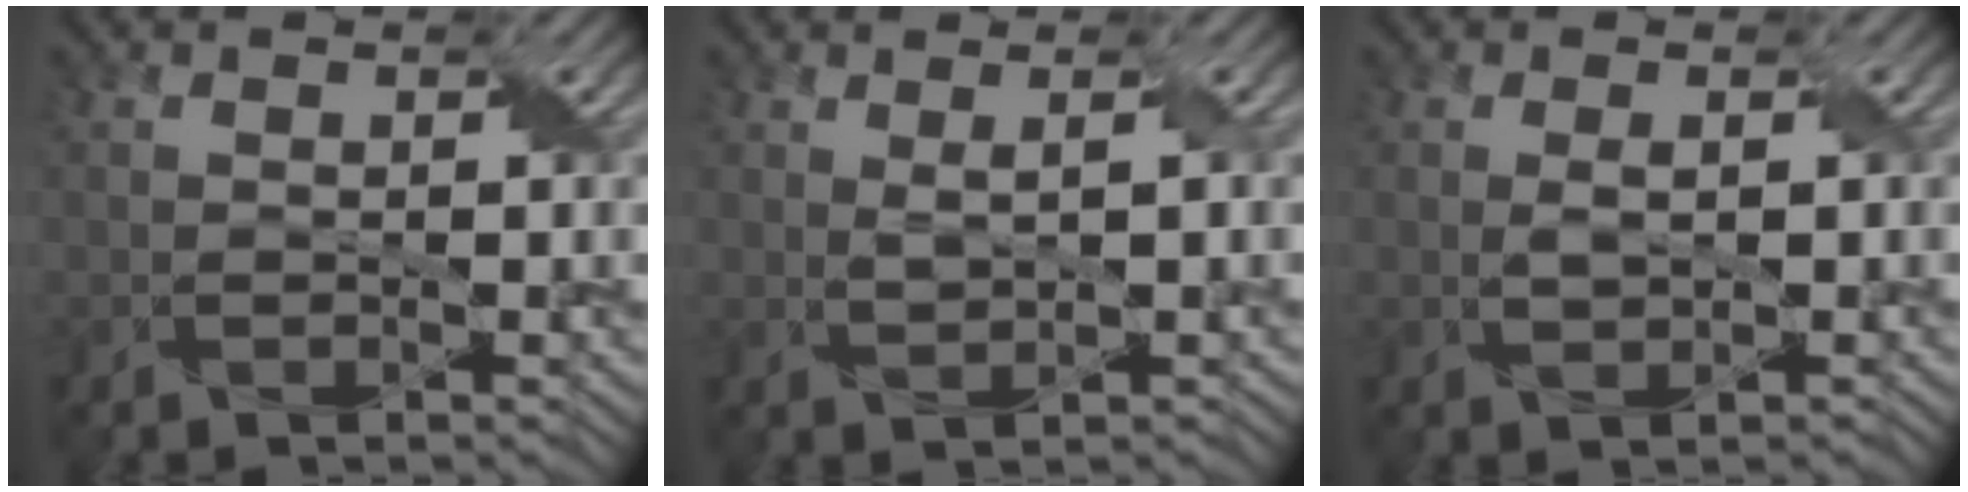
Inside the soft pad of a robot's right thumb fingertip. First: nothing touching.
{"total": 1.6, "force": [0.7, 0.2, 1.3], "torque": [-0.034, 0.001, 0.018]}
{"total": 1.6, "force": [0.2, 0.7, 1.5], "torque": [-0.036, 0.001, 0.008]}